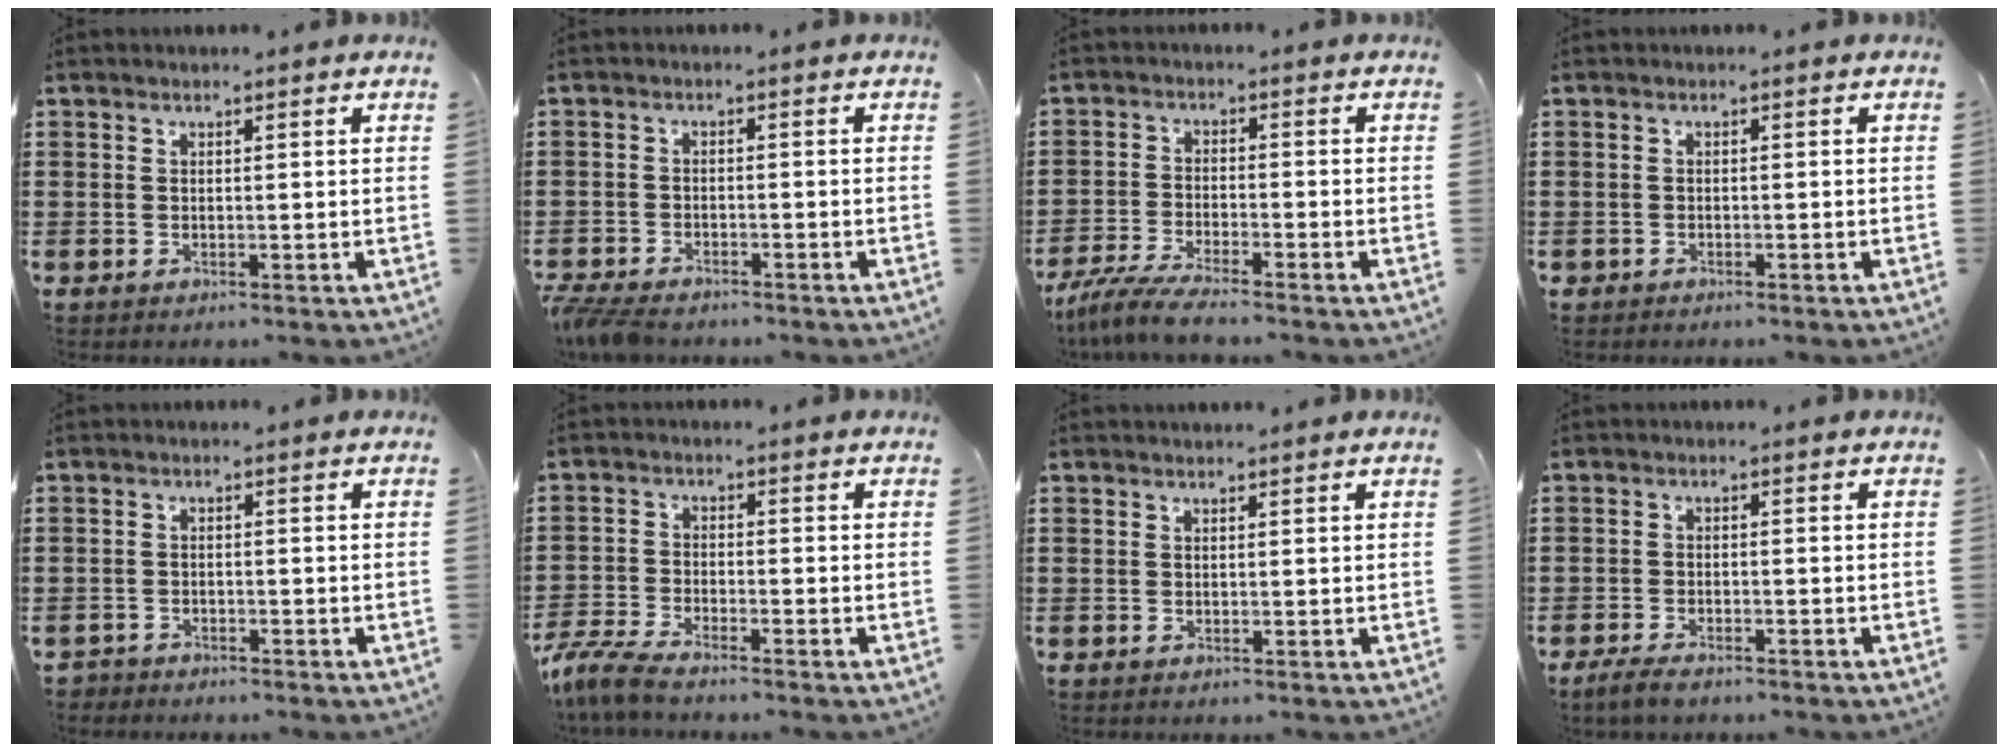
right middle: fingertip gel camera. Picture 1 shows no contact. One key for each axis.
{"total": 3.2, "fx": -3.0, "fy": 0.7, "fz": 0.8, "tx": -0.038, "ty": -0.006, "tz": -0.069}
{"total": 5.2, "fx": -4.7, "fy": 0.1, "fz": 2.1, "tx": -0.056, "ty": -0.014, "tz": -0.093}
{"total": 0.7, "fx": -0.7, "fy": 0.3, "fz": -0.1, "tx": -0.001, "ty": 0.000, "tz": -0.015}
{"total": 1.7, "fx": -1.7, "fy": 0.4, "fz": -0.2, "tx": -0.003, "ty": -0.002, "tz": -0.037}
{"total": 4.7, "fx": -4.3, "fy": 0.4, "fz": 1.9, "tx": -0.068, "ty": -0.014, "tz": -0.091}
{"total": 0.0}
{"total": 2.4, "fx": -1.9, "fy": 0.7, "fz": 1.2, "tx": -0.035, "ty": -0.002, "tz": -0.041}